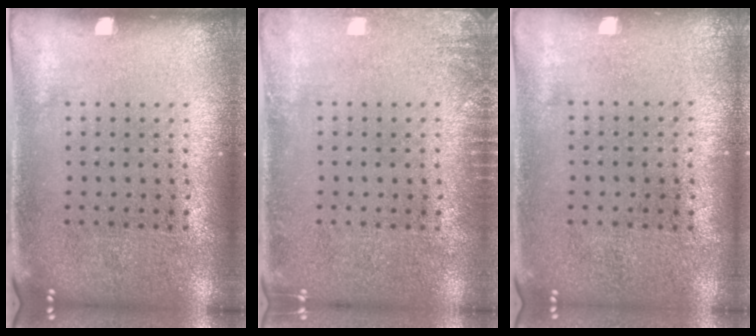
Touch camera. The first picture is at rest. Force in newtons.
{"total": 1.4, "press": 1.3, "slide": 0.2}
{"total": 0.0}